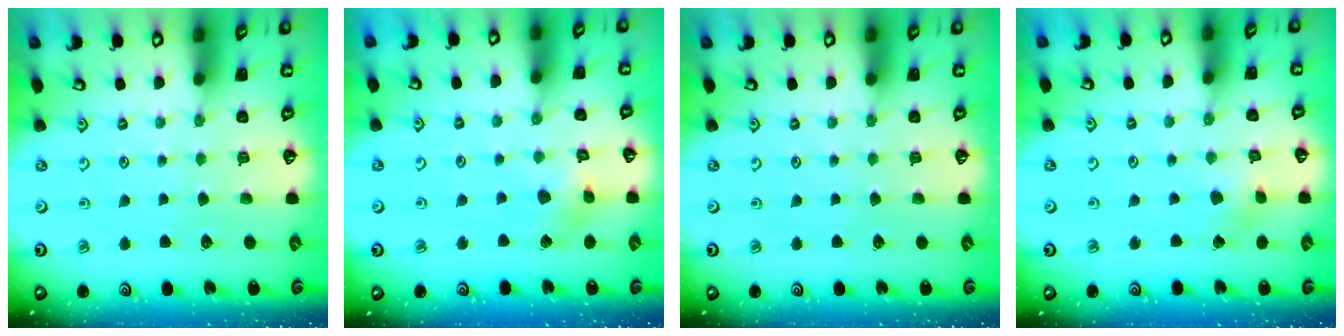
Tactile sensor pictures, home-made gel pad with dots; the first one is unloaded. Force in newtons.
{"total": 6.2, "press": 6.2, "slide": 0.6}
{"total": 0.0}
{"total": 2.1, "press": 2.1, "slide": 0.2}